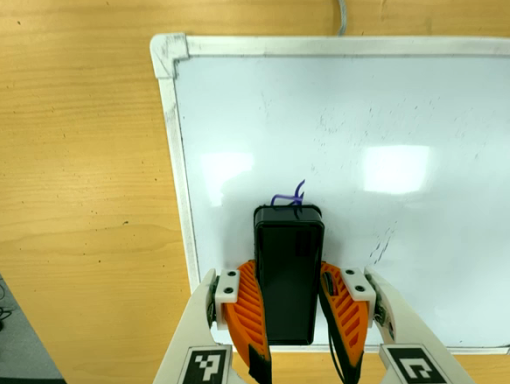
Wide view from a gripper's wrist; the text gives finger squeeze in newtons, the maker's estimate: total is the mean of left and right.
{"total": 13.7, "left": 12.6, "right": 14.7}